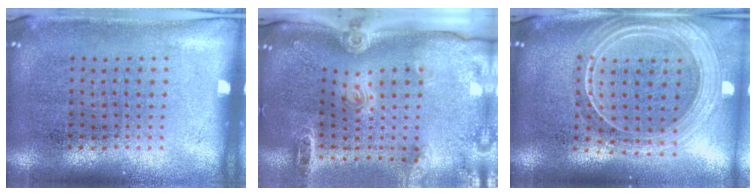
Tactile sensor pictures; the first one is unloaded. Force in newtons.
{"total": 2.9, "press": 2.0, "slide": 2.0}
{"total": 2.6, "press": 2.2, "slide": 1.4}